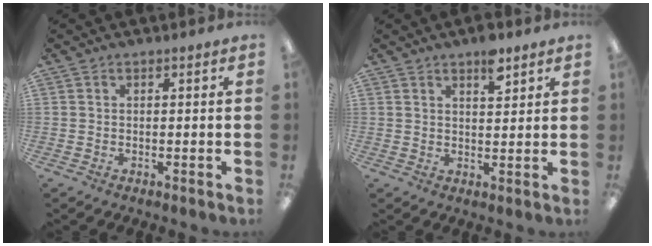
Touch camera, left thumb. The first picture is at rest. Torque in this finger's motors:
{"motor_torque": [0.59, 0.23, 0.83, -0.19, 0.01]}